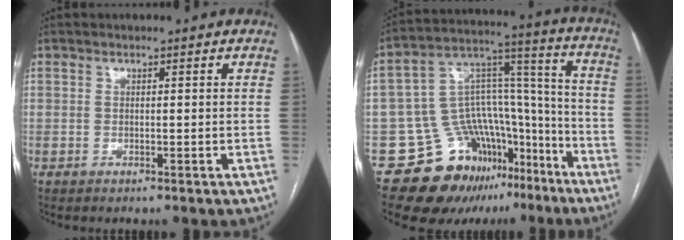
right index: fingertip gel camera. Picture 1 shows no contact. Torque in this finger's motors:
{"motor_torque": [-0.03, -0.33, -0.54, -0.21]}